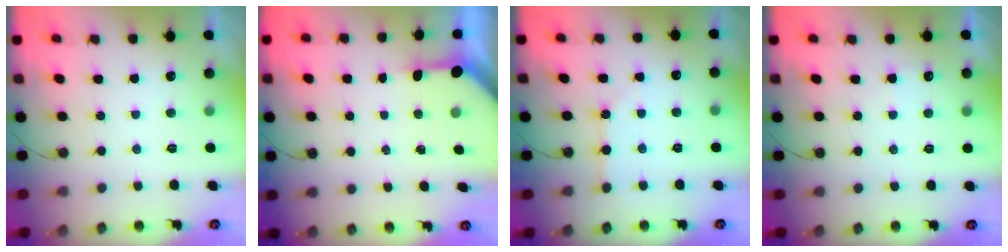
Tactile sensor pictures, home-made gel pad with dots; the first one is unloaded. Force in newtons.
{"total": 3.4, "press": 3.4, "slide": 0.4}
{"total": 2.1, "press": 2.1, "slide": 0.4}
{"total": 4.3, "press": 4.3, "slide": 0.5}